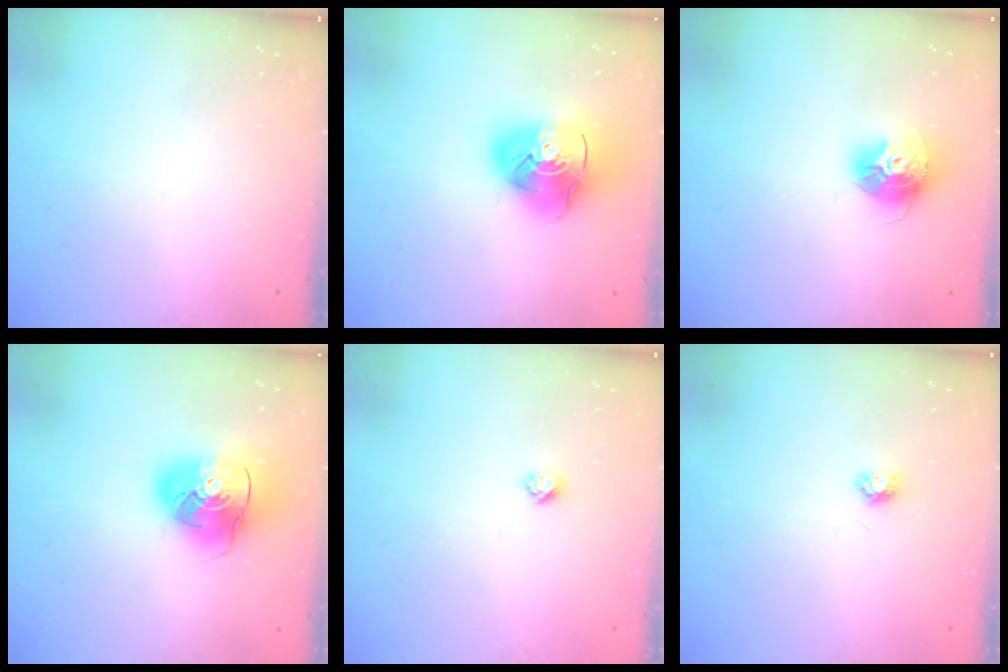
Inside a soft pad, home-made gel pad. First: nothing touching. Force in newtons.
{"total": 14.9, "press": 14.7, "slide": 2.1}
{"total": 13.5, "press": 13.4, "slide": 1.2}
{"total": 16.3, "press": 16.1, "slide": 2.4}
{"total": 2.7, "press": 2.6, "slide": 0.3}
{"total": 3.5, "press": 3.4, "slide": 0.3}